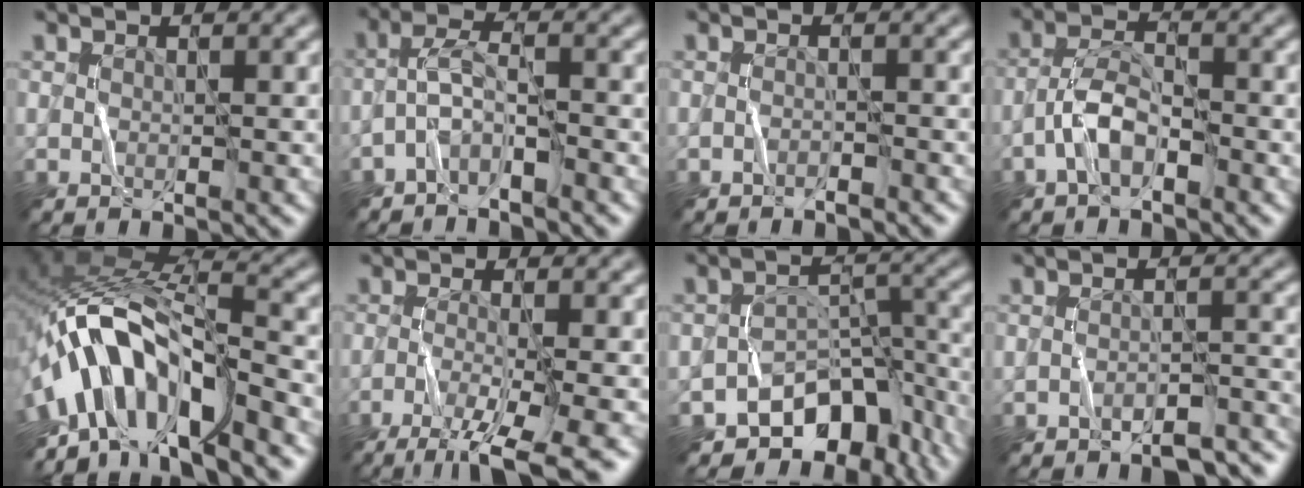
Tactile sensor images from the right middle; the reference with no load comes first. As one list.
[{"total": 2.4, "force": [-1.8, 0.4, 1.5], "torque": [-0.035, 0.018, -0.042]}, {"total": 1.2, "force": [-1.1, 0.1, 0.4], "torque": [-0.005, 0.013, -0.021]}, {"total": 2.9, "force": [-1.7, 1.3, 1.9], "torque": [-0.037, 0.019, -0.041]}, {"total": 9.3, "force": [-5.1, 3.7, 6.9], "torque": [-0.107, 0.026, -0.096]}, {"total": 7.5, "force": [-4.7, 1.6, 5.6], "torque": [-0.087, -0.002, -0.084]}, {"total": 8.7, "force": [-6.2, 5.0, 3.6], "torque": [-0.028, -0.003, -0.096]}, {"total": 3.9, "force": [-3.4, 0.9, 1.7], "torque": [-0.026, 0.008, -0.045]}]